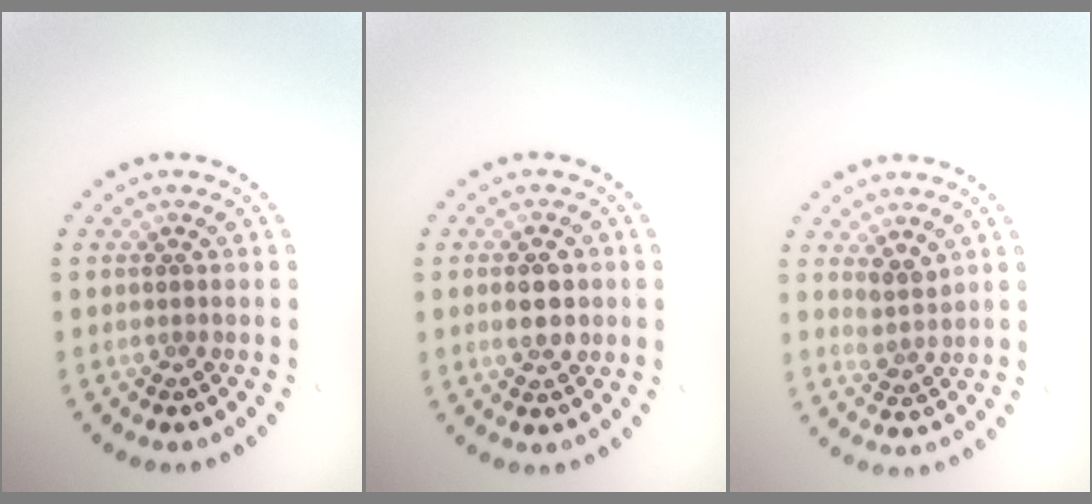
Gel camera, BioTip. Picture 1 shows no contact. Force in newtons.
{"total": 2.9, "press": 2.9, "slide": 0.2}
{"total": 2.0, "press": 1.6, "slide": 1.2}